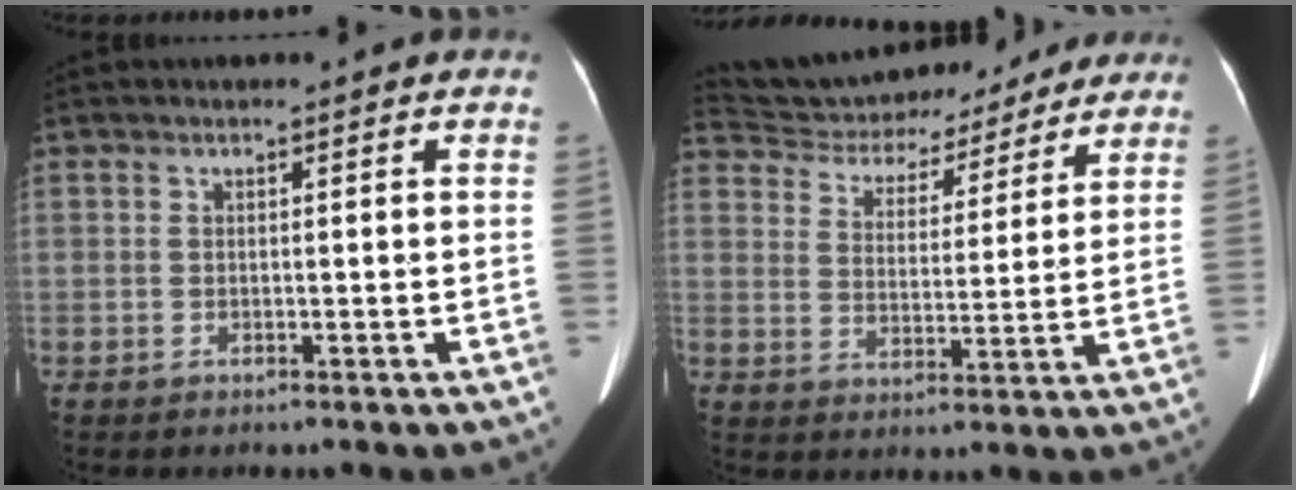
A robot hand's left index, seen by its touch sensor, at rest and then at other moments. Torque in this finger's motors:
{"motor_torque": [0.18, -0.64, 0.01, 0.01]}